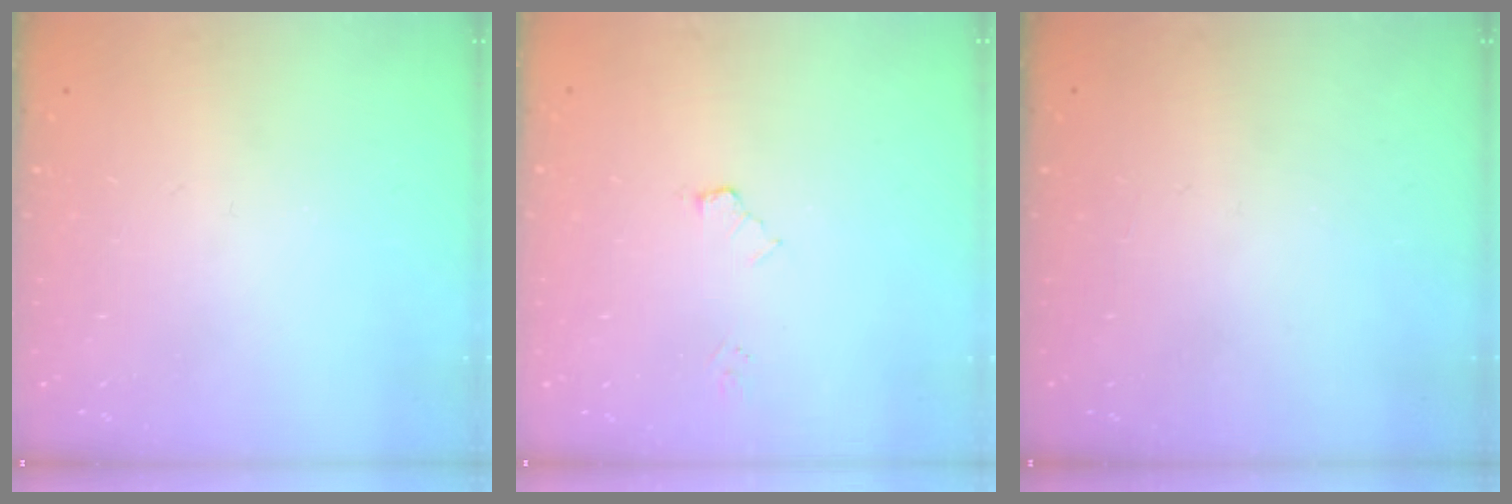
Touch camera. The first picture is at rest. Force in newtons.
{"total": 3.8, "press": 2.2, "slide": 3.1}
{"total": 0.0}